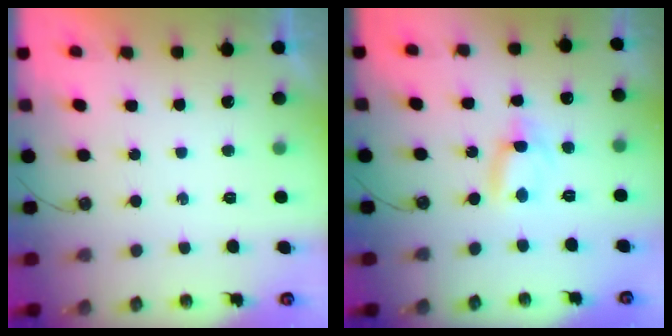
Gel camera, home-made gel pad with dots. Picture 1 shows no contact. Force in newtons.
{"total": 1.7, "press": 1.7, "slide": 0.1}